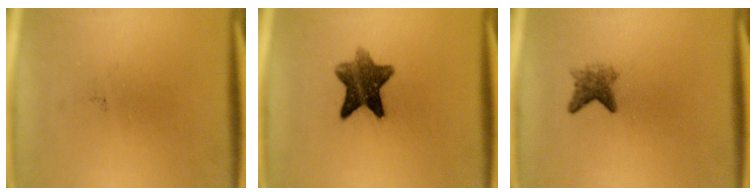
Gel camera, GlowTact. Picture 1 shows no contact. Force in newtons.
{"total": 8.7}
{"total": 2.9}